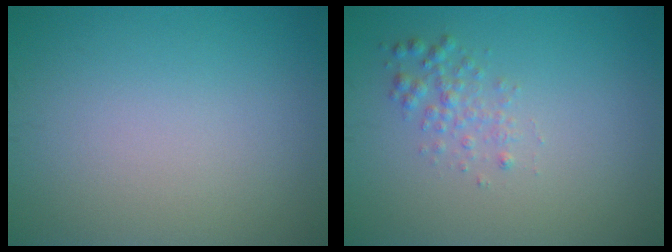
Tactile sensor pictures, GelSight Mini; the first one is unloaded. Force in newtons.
{"total": 1.7, "press": 1.7, "slide": 0.0}